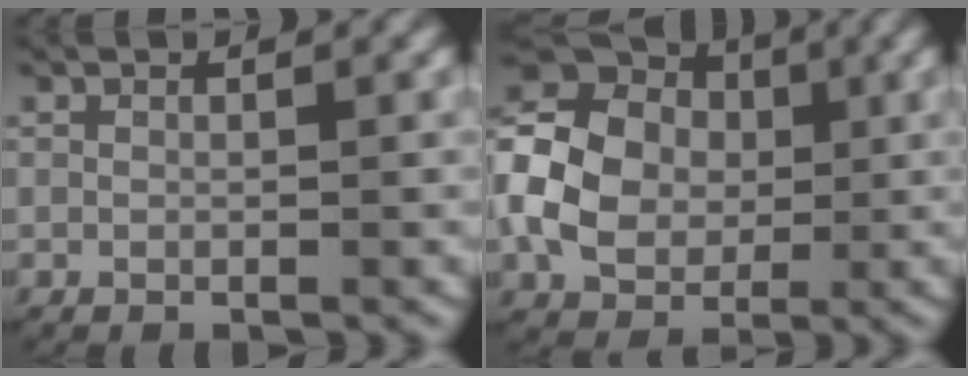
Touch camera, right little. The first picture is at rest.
{"total": 10.2, "force": [0.5, 8.2, 5.9], "torque": [-0.138, -0.012, 0.015]}